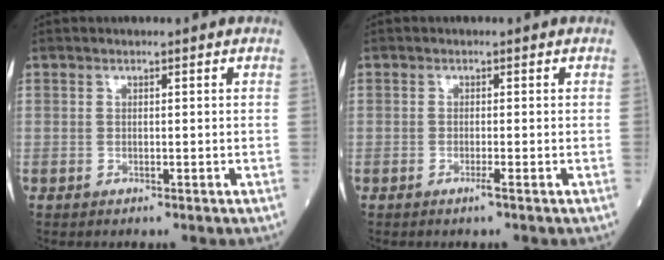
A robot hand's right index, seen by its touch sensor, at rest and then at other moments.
{"total": 1.1, "force": [-0.6, -0.2, 0.9], "torque": [-0.016, -0.001, -0.012]}